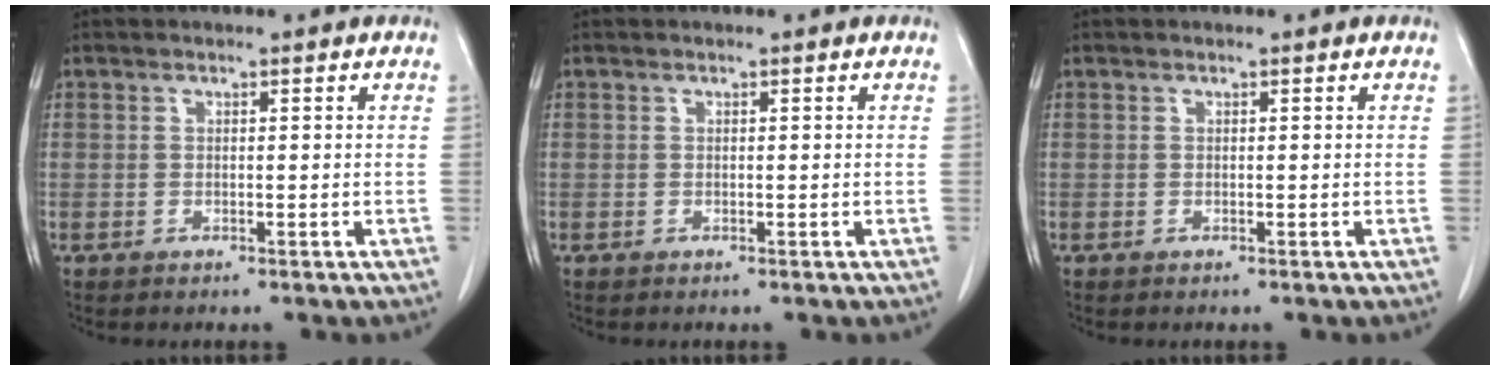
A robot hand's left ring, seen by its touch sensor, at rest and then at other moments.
{"total": 0.0}
{"total": 0.0}